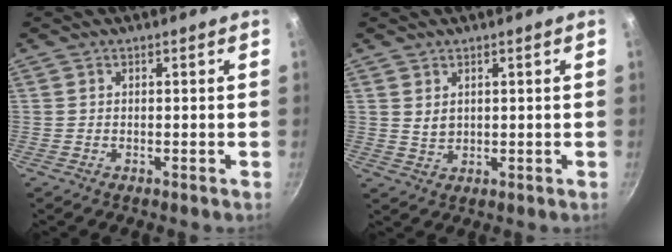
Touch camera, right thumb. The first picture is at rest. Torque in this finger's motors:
{"motor_torque": [0.00, 0.00, -0.03, -0.02, 0.00]}